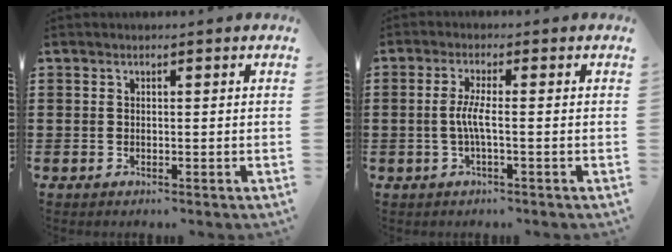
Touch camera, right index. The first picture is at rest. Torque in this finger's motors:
{"motor_torque": [0.65, 0.42, 0.31, 0.09]}